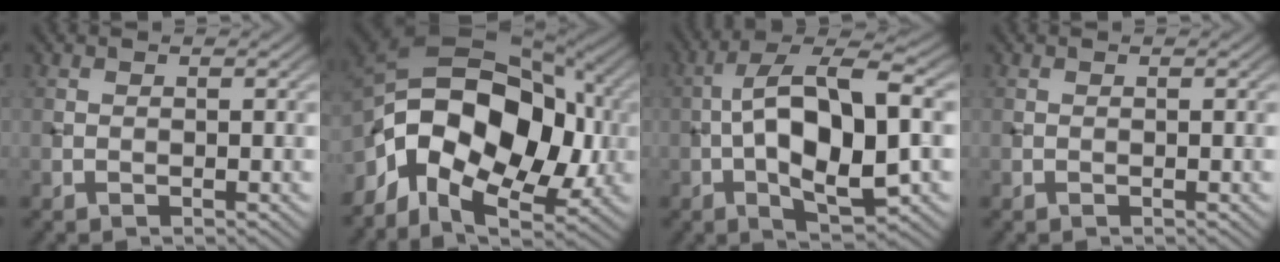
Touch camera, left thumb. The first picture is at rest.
{"total": 15.4, "force": [-2.6, 9.6, 11.8], "torque": [-0.212, 0.006, -0.061]}
{"total": 13.2, "force": [-1.0, 5.8, 11.8], "torque": [-0.221, 0.012, -0.019]}
{"total": 0.0}